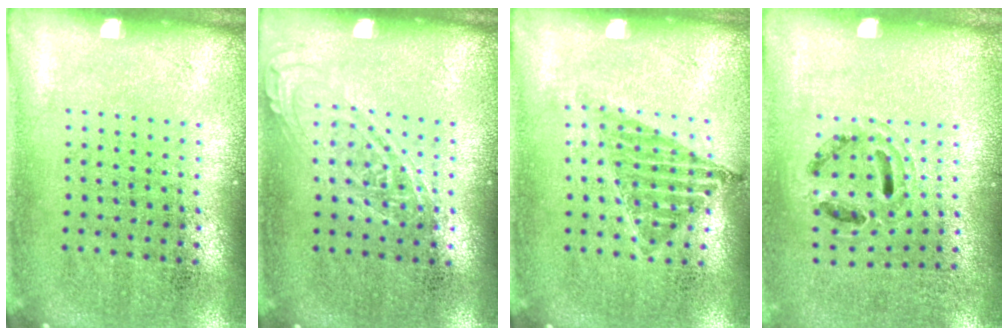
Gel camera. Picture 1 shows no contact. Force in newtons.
{"total": 0.8, "press": 0.8, "slide": 0.1}
{"total": 0.9, "press": 0.8, "slide": 0.4}
{"total": 0.8, "press": 0.8, "slide": 0.2}